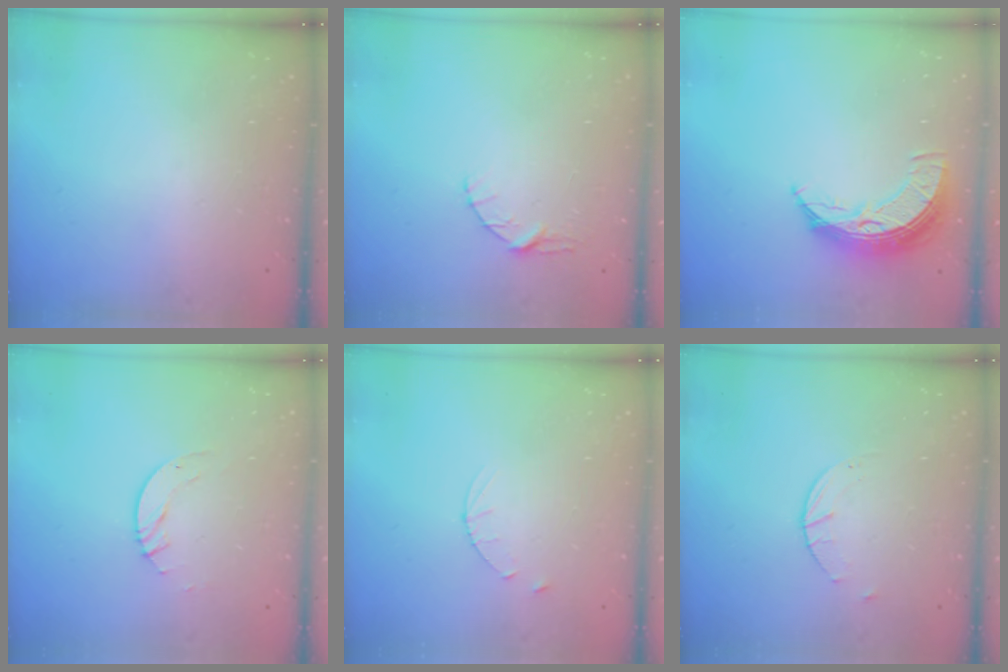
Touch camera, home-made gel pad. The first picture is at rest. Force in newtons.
{"total": 3.4, "press": 3.3, "slide": 0.5}
{"total": 9.4, "press": 9.4, "slide": 0.7}
{"total": 4.5, "press": 4.5, "slide": 0.4}
{"total": 3.1, "press": 3.1, "slide": 0.3}
{"total": 2.6, "press": 2.6, "slide": 0.4}